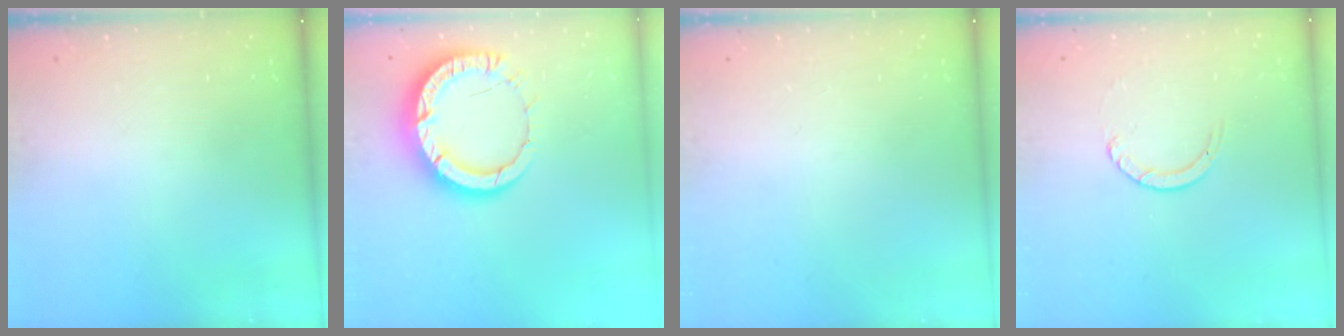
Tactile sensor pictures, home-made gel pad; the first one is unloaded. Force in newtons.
{"total": 13.5, "press": 13.4, "slide": 1.5}
{"total": 0.0}
{"total": 2.4, "press": 2.4, "slide": 0.2}